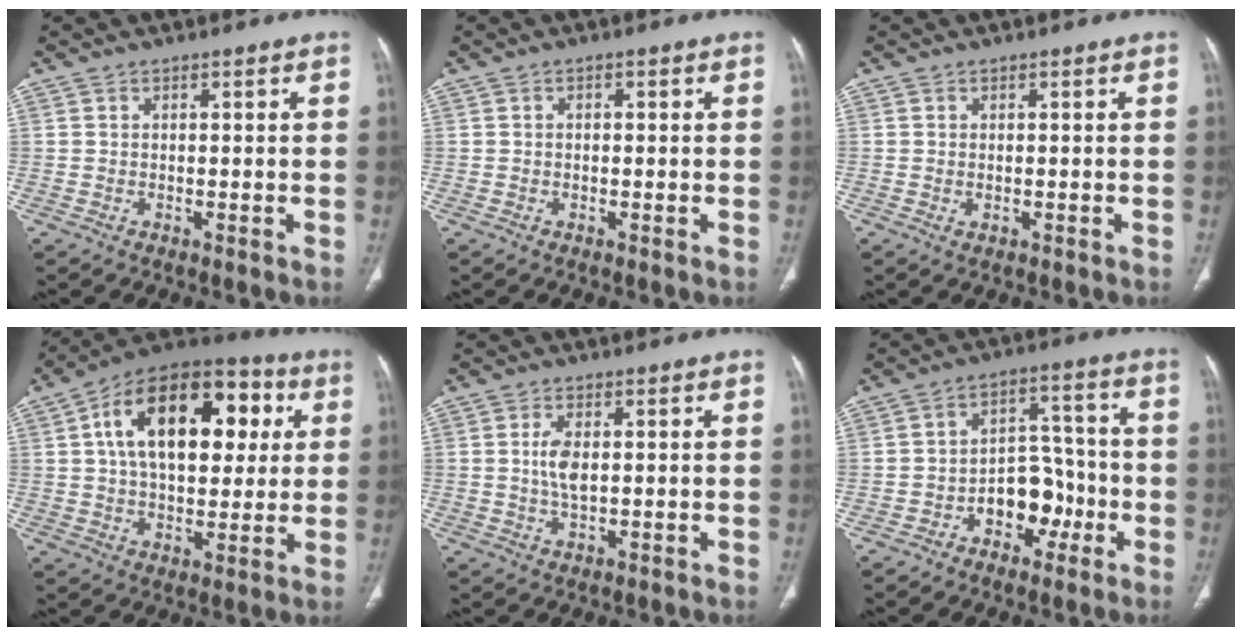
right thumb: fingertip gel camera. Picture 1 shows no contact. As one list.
[{"total": 0.8, "force": [0.1, 0.5, 0.6], "torque": [-0.008, 0.002, 0.001]}, {"total": 1.0, "force": [-0.2, 0.6, 0.7], "torque": [-0.016, 0.002, 0.001]}, {"total": 24.1, "force": [5.8, 13.9, 18.8], "torque": [-0.270, 0.021, 0.083]}, {"total": 4.5, "force": [0.5, 2.1, 3.9], "torque": [-0.083, -0.002, 0.013]}, {"total": 9.6, "force": [-3.7, 6.7, 5.8], "torque": [-0.044, 0.054, -0.058]}]